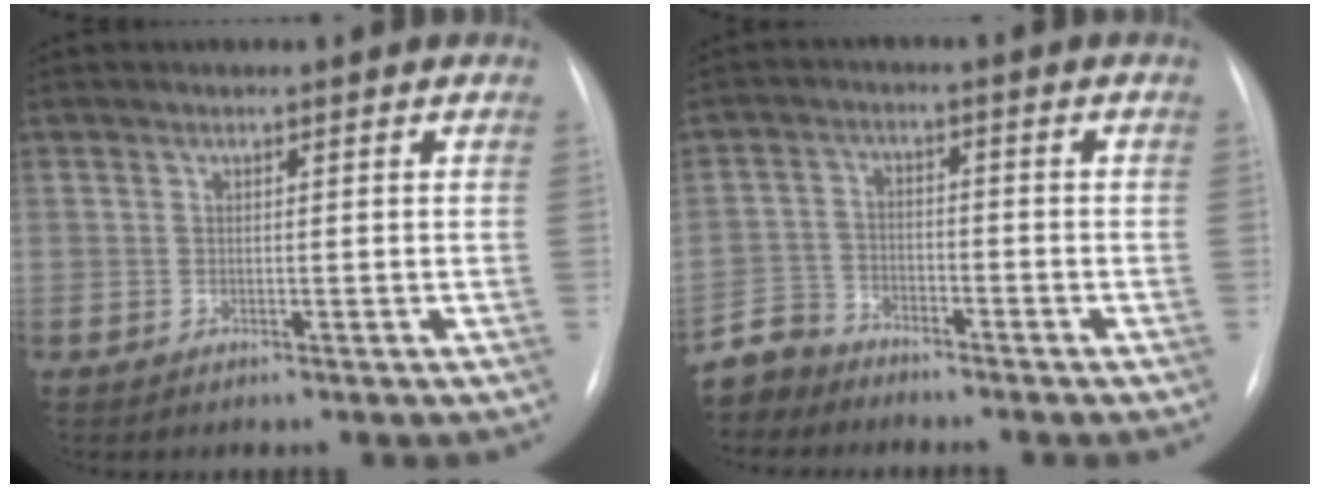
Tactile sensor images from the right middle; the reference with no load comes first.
{"total": 4.9, "force": [-4.5, 1.8, -0.6], "torque": [0.016, -0.003, -0.091]}